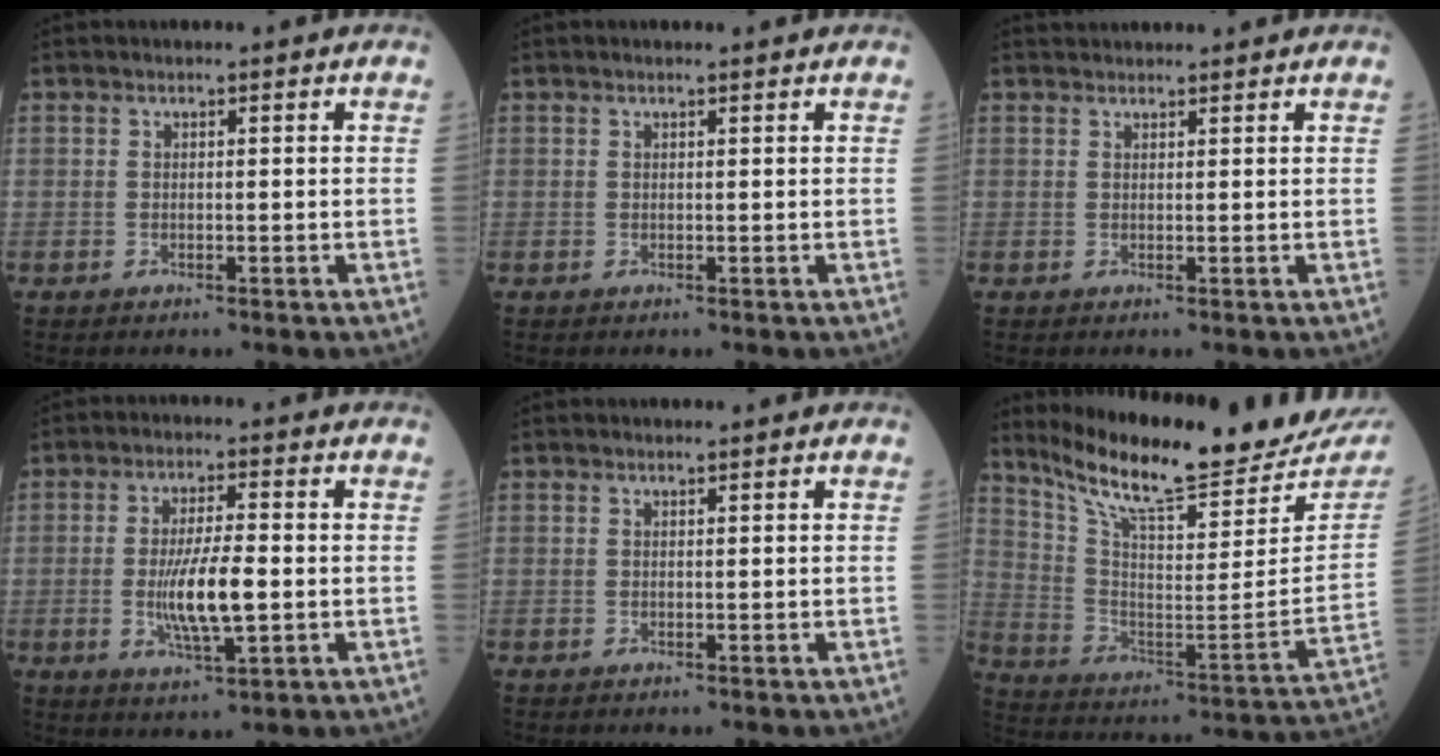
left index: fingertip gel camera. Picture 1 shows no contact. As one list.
[{"total": 0.7, "force": [0.6, 0.0, 0.4], "torque": [-0.009, 0.005, 0.010]}, {"total": 4.0, "force": [3.8, 0.7, 0.9], "torque": [-0.008, 0.033, 0.053]}, {"total": 8.4, "force": [-1.1, 1.5, 8.2], "torque": [-0.161, -0.010, -0.020]}, {"total": 0.0}, {"total": 23.6, "force": [21.6, 1.9, 9.4], "torque": [-0.169, -0.086, 0.317]}]